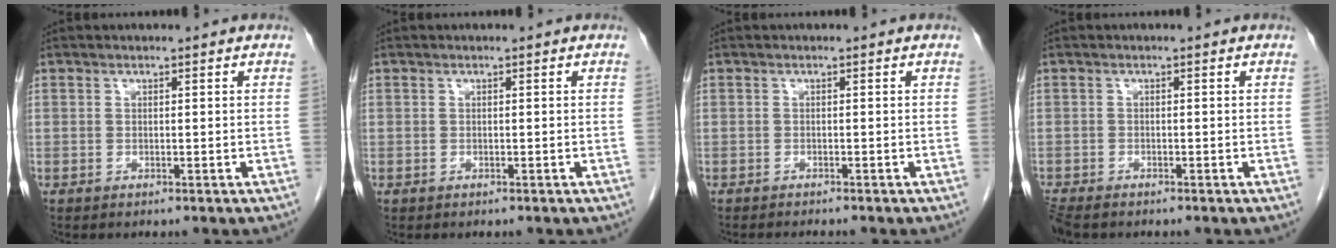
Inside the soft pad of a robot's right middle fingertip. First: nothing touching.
{"total": 0.0}
{"total": 2.1, "force": [-1.9, 0.0, 0.8], "torque": [-0.014, -0.004, -0.025]}
{"total": 3.4, "force": [-2.9, 1.1, 1.5], "torque": [-0.032, -0.010, -0.050]}